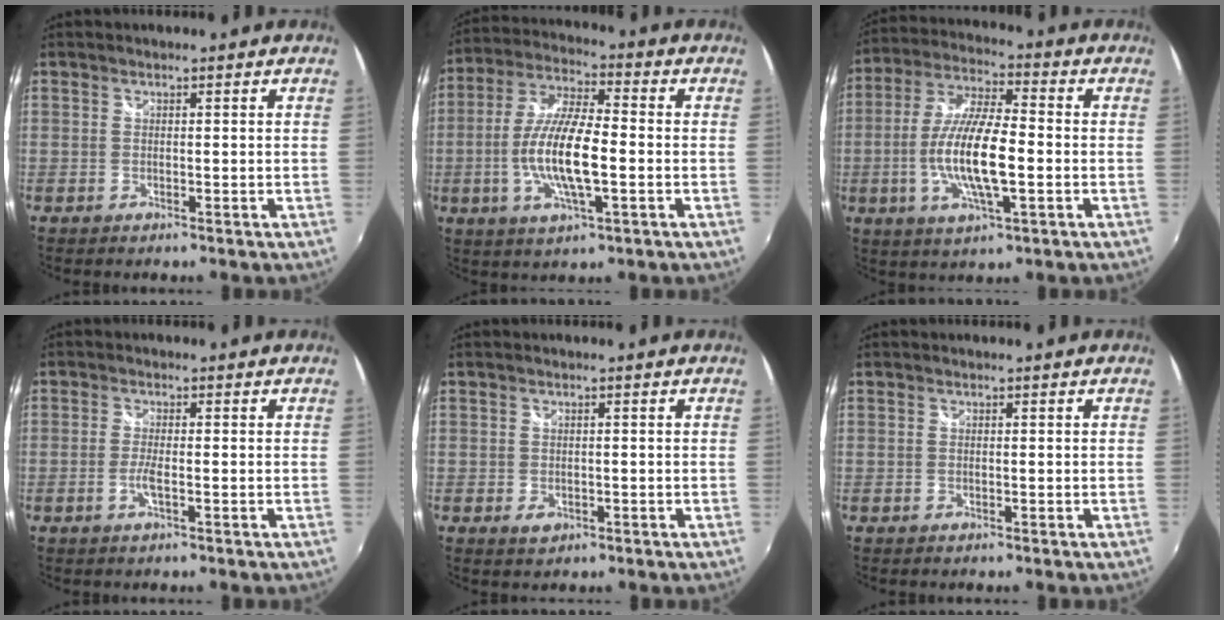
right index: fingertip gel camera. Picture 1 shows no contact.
{"total": 13.4, "force": [-2.6, 3.6, 12.6], "torque": [-0.258, -0.004, -0.050]}
{"total": 14.0, "force": [-2.7, 3.6, 13.3], "torque": [-0.268, -0.005, -0.052]}
{"total": 2.4, "force": [-0.9, 0.2, 2.3], "torque": [-0.049, -0.004, -0.018]}
{"total": 2.0, "force": [-0.7, 1.6, 1.0], "torque": [-0.015, -0.001, -0.010]}
{"total": 0.0}